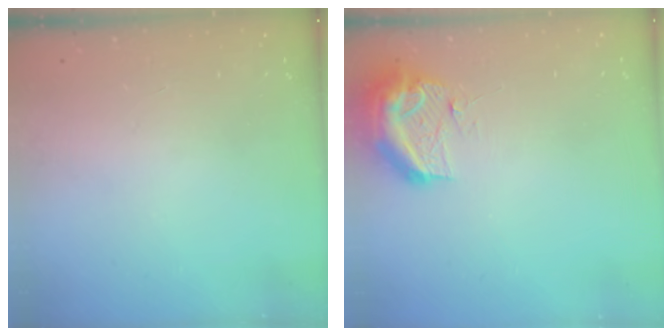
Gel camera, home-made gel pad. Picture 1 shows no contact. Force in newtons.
{"total": 11.7, "press": 11.7, "slide": 1.3}